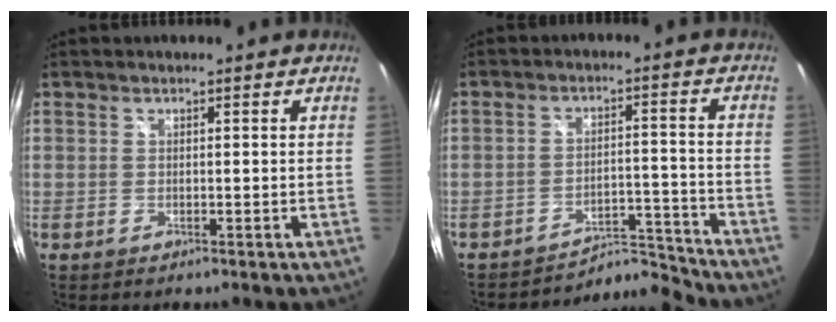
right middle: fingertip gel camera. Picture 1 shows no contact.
{"total": 7.2, "force": [-7.2, 0.2, -0.8], "torque": [0.006, 0.029, -0.112]}